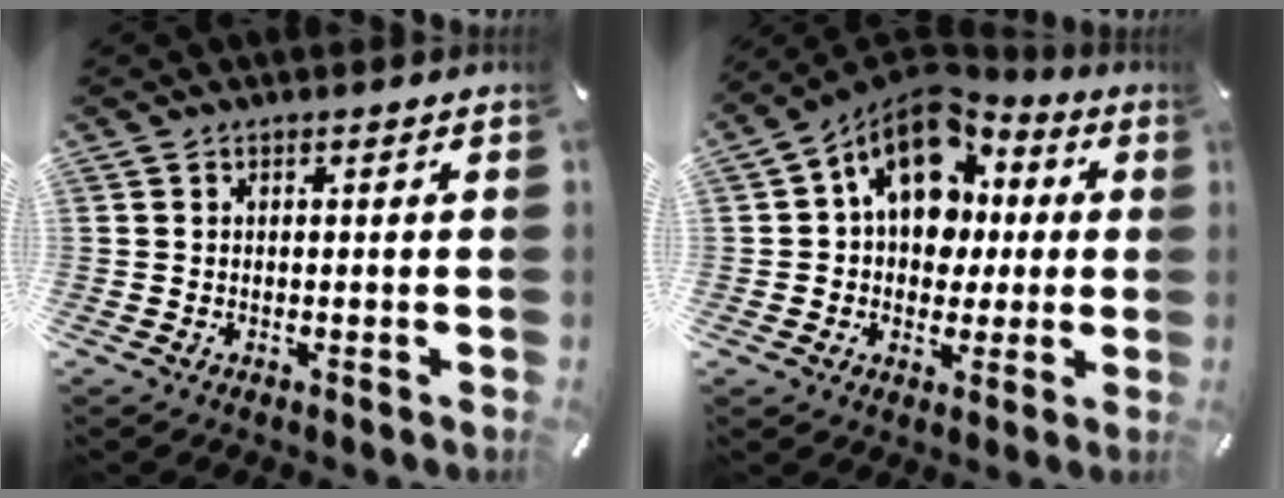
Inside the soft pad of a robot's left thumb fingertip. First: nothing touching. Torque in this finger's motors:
{"motor_torque": [0.79, 1.02, 2.17, -0.61, 0.15]}